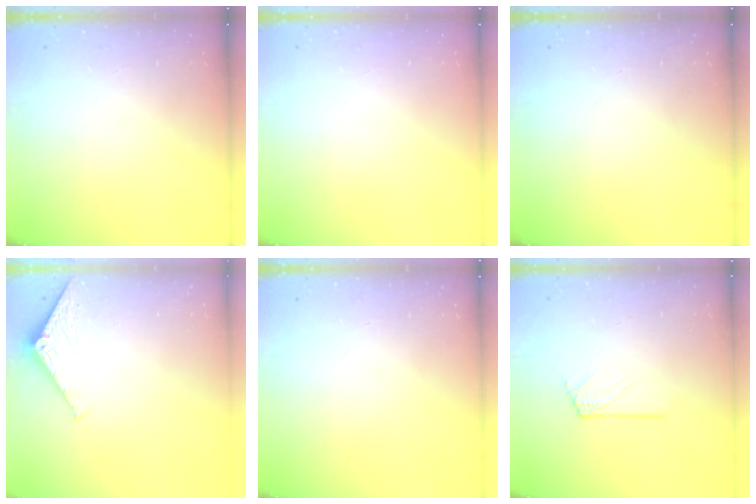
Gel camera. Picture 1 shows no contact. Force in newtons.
{"total": 0.0}
{"total": 0.0}
{"total": 2.4, "press": 2.4, "slide": 0.2}
{"total": 0.0}
{"total": 4.0, "press": 3.9, "slide": 0.7}